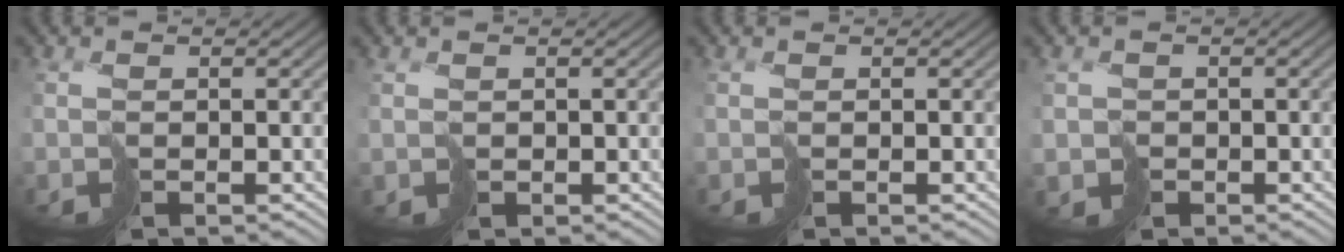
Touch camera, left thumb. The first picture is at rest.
{"total": 0.5, "force": [0.2, 0.4, -0.3], "torque": [0.003, -0.005, 0.005]}
{"total": 0.0}
{"total": 1.8, "force": [-0.8, 1.6, 0.1], "torque": [-0.005, -0.004, -0.020]}